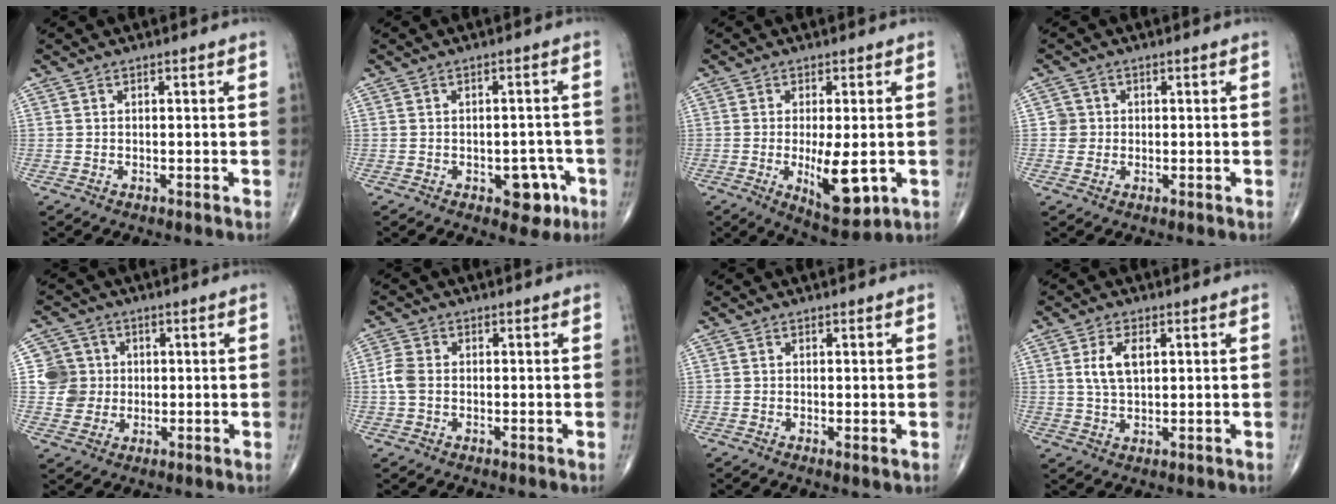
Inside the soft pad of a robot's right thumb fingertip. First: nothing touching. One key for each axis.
{"total": 5.8, "fx": -2.5, "fy": 3.3, "fz": 4.0, "tx": -0.020, "ty": 0.013, "tz": -0.028}
{"total": 9.6, "fx": -1.7, "fy": 3.4, "fz": 8.8, "tx": -0.129, "ty": -0.022, "tz": -0.018}
{"total": 2.7, "fx": 0.1, "fy": 2.7, "fz": 0.1, "tx": 0.020, "ty": 0.006, "tz": -0.001}
{"total": 6.9, "fx": 0.6, "fy": 6.8, "fz": 1.0, "tx": 0.013, "ty": 0.006, "tz": 0.009}
{"total": 3.6, "fx": -0.3, "fy": 2.6, "fz": 2.4, "tx": -0.061, "ty": 0.006, "tz": -0.013}
{"total": 0.8, "fx": 0.0, "fy": 0.2, "fz": 0.8, "tx": -0.013, "ty": -0.005, "tz": -0.003}
{"total": 5.5, "fx": 1.5, "fy": 2.8, "fz": 4.5, "tx": -0.087, "ty": -0.001, "tz": 0.029}